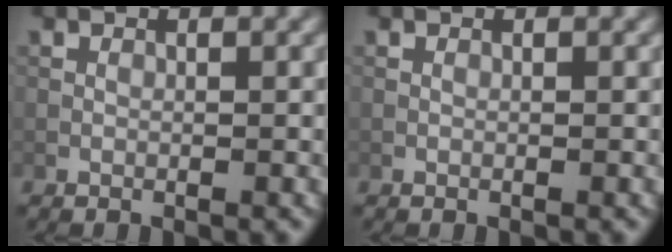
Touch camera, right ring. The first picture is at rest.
{"total": 0.0}